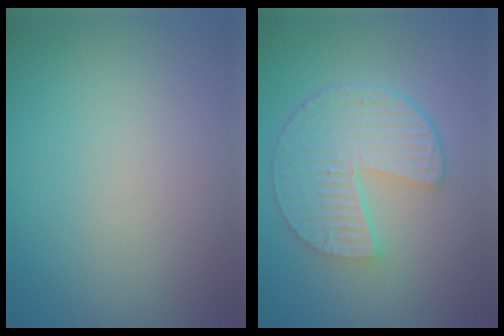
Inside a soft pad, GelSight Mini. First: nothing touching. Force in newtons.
{"total": 6.2, "press": 4.4, "slide": 4.3}